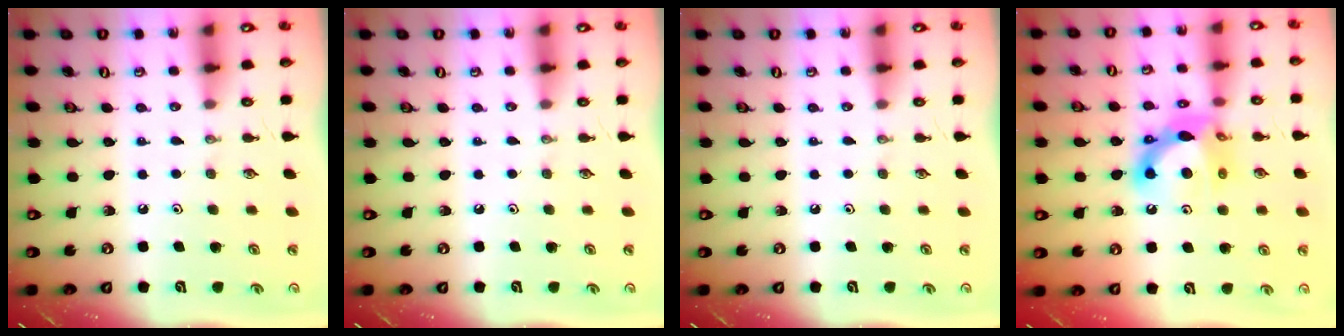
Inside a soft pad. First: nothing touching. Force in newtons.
{"total": 0.0}
{"total": 0.0}
{"total": 12.9, "press": 12.9, "slide": 1.1}